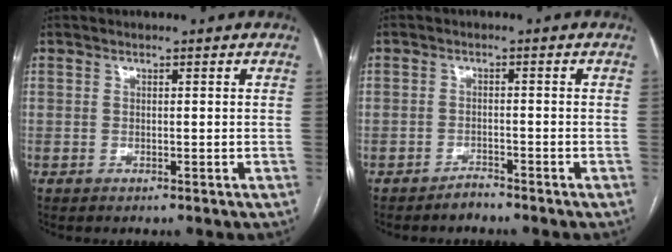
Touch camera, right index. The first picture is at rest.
{"total": 1.7, "force": [-1.6, 0.5, 0.1], "torque": [0.003, 0.001, -0.027]}